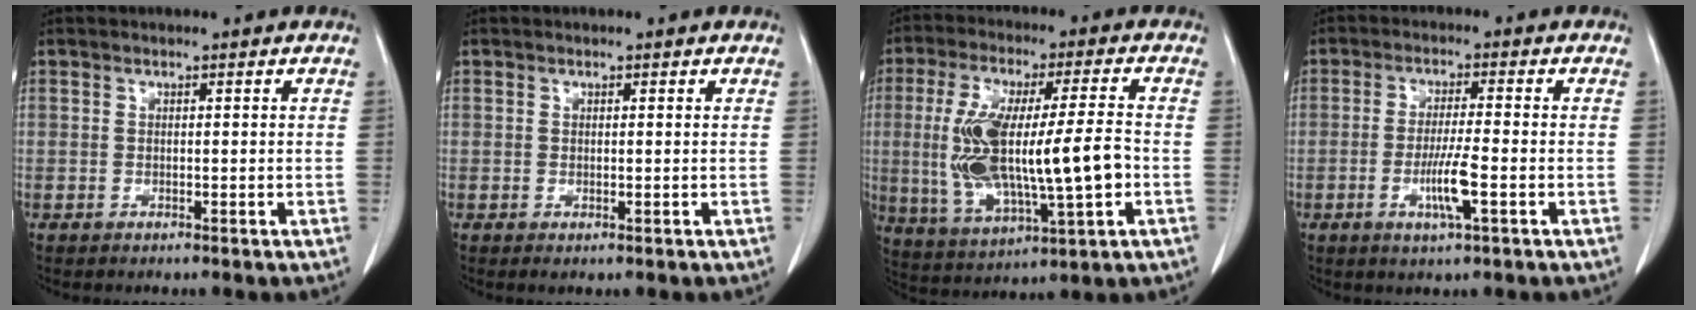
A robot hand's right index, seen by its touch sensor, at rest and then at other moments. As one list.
[{"total": 0.6, "force": [0.1, 0.2, 0.6], "torque": [-0.018, -0.004, 0.004]}, {"total": 16.9, "force": [-1.4, 3.4, 16.5], "torque": [-0.326, 0.003, -0.014]}, {"total": 5.9, "force": [-2.0, 0.1, 5.6], "torque": [-0.107, -0.010, -0.036]}]